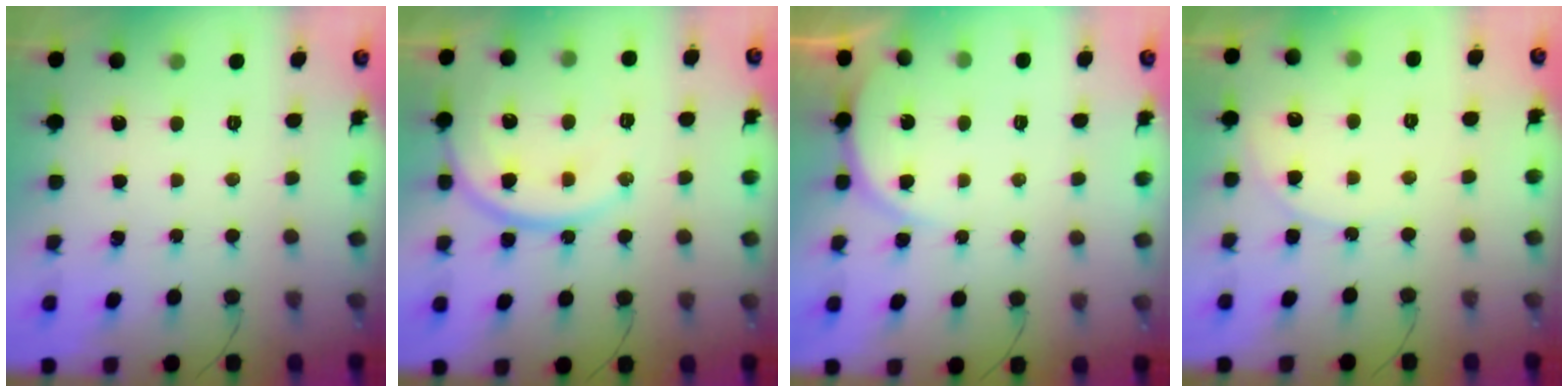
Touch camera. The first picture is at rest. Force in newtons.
{"total": 14.7, "press": 14.6, "slide": 1.9}
{"total": 6.2, "press": 6.2, "slide": 0.4}
{"total": 6.5, "press": 6.5, "slide": 0.6}